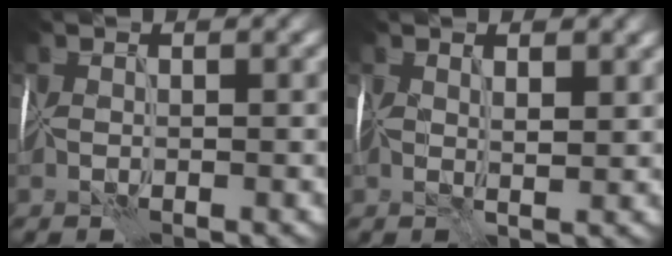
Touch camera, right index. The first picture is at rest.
{"total": 2.0, "force": [1.1, 0.6, 1.5], "torque": [-0.028, 0.002, 0.022]}